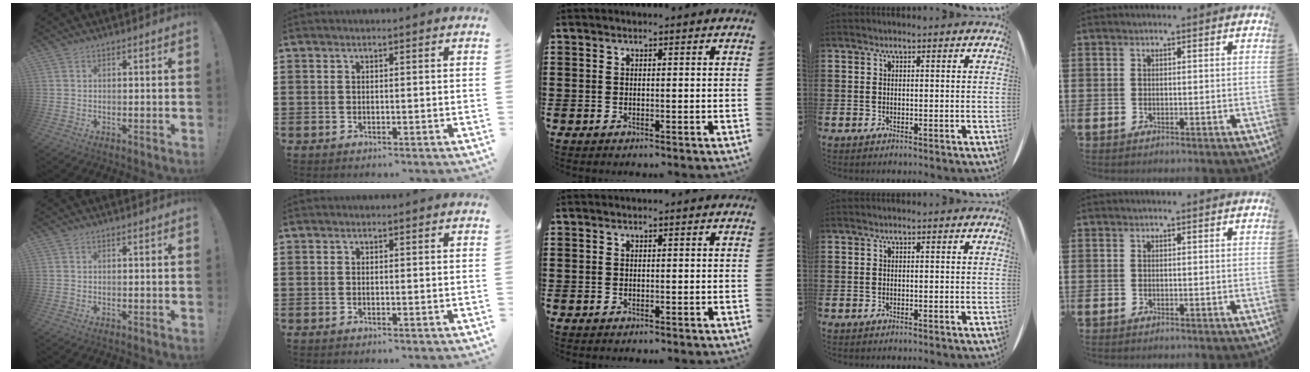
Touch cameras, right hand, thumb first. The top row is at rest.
{}